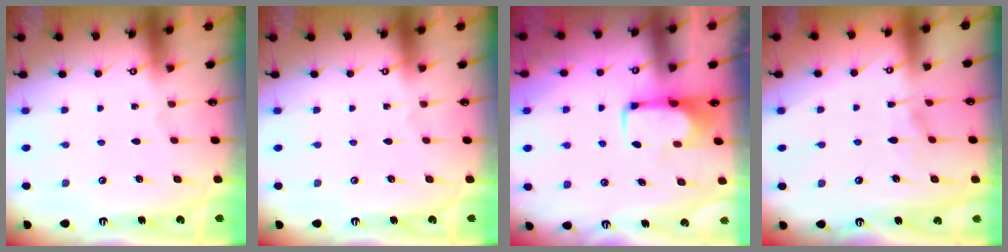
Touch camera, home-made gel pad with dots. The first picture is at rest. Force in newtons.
{"total": 0.0}
{"total": 1.8, "press": 1.8, "slide": 0.5}
{"total": 3.7, "press": 3.7, "slide": 0.4}